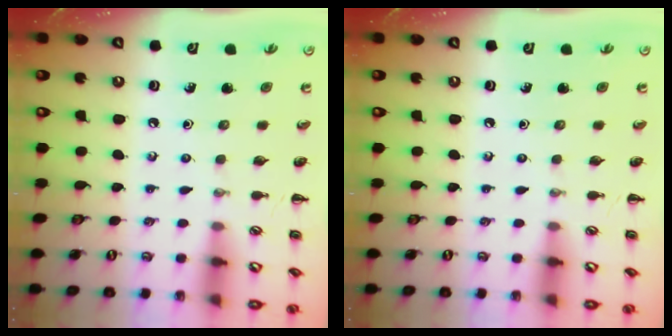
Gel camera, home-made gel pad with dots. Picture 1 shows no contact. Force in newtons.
{"total": 0.0}